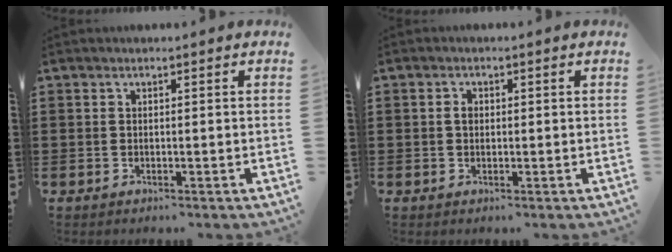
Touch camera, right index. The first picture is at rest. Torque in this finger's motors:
{"motor_torque": [0.45, -0.25, 0.15, 0.00]}